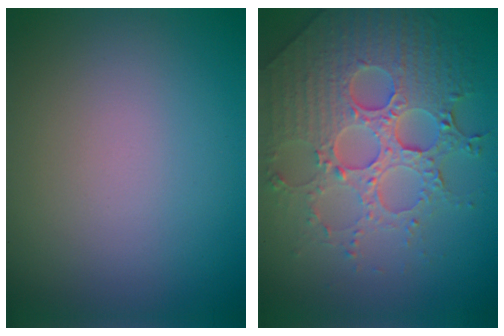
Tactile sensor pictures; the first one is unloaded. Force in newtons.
{"total": 8.2, "press": 5.9, "slide": 5.7}